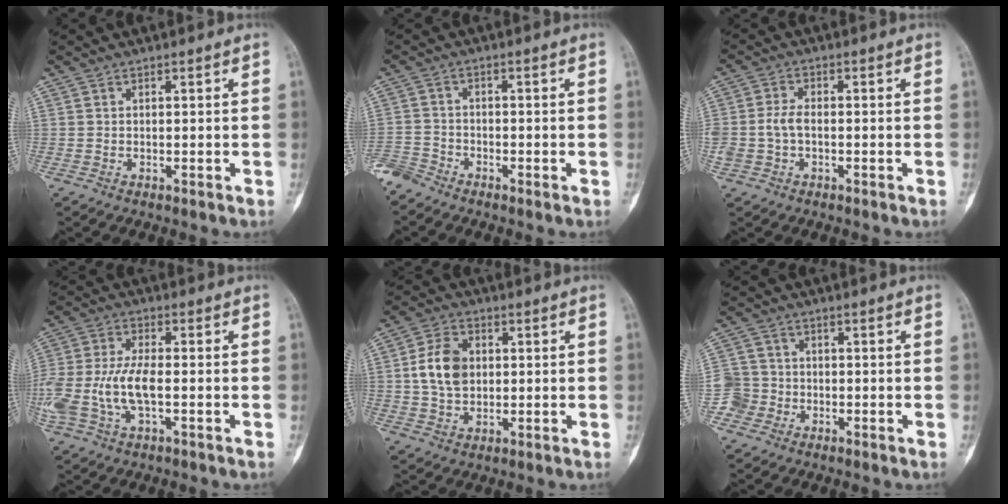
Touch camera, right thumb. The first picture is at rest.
{"total": 3.7, "force": [-3.5, 1.2, 0.1], "torque": [-0.007, -0.001, -0.079]}
{"total": 4.4, "force": [-0.7, 2.9, 3.3], "torque": [-0.076, 0.015, -0.015]}
{"total": 12.7, "force": [-2.3, 6.0, 11.0], "torque": [-0.256, 0.016, -0.040]}
{"total": 8.8, "force": [1.0, 6.4, 6.0], "torque": [-0.096, 0.005, 0.016]}
{"total": 4.7, "force": [-1.7, 4.4, 0.2], "torque": [0.020, 0.018, -0.038]}